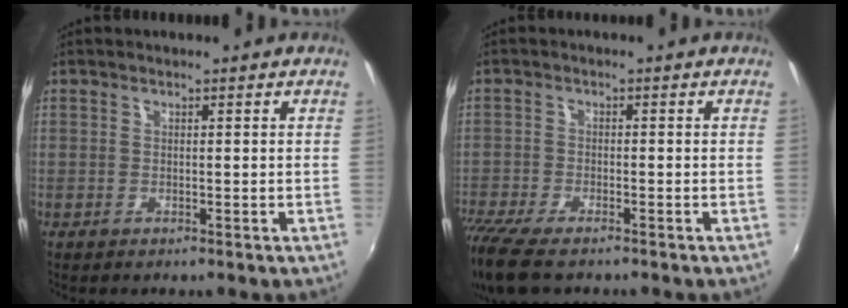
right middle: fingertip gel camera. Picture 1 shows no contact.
{"total": 10.8, "force": [-8.5, 2.9, 5.9], "torque": [-0.152, -0.050, -0.160]}